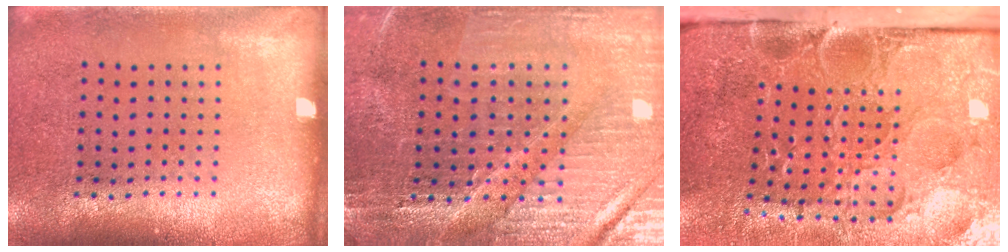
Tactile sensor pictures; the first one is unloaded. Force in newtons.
{"total": 3.2, "press": 3.2, "slide": 0.5}
{"total": 5.3, "press": 4.0, "slide": 3.4}